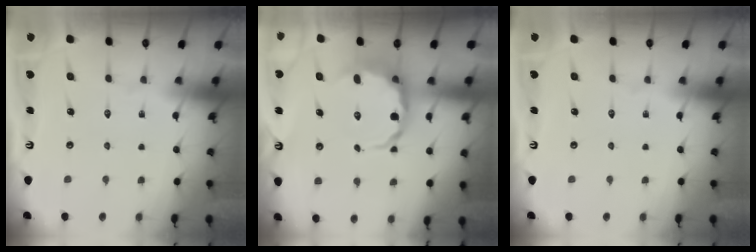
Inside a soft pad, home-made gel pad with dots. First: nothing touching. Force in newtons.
{"total": 9.0, "press": 8.6, "slide": 2.5}
{"total": 0.0}